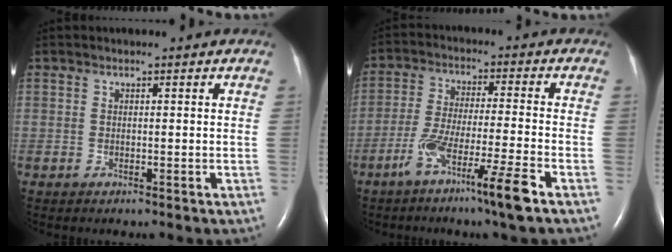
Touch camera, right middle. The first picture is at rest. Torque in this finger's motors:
{"motor_torque": [1.08, -1.06, 0.19, 0.11]}